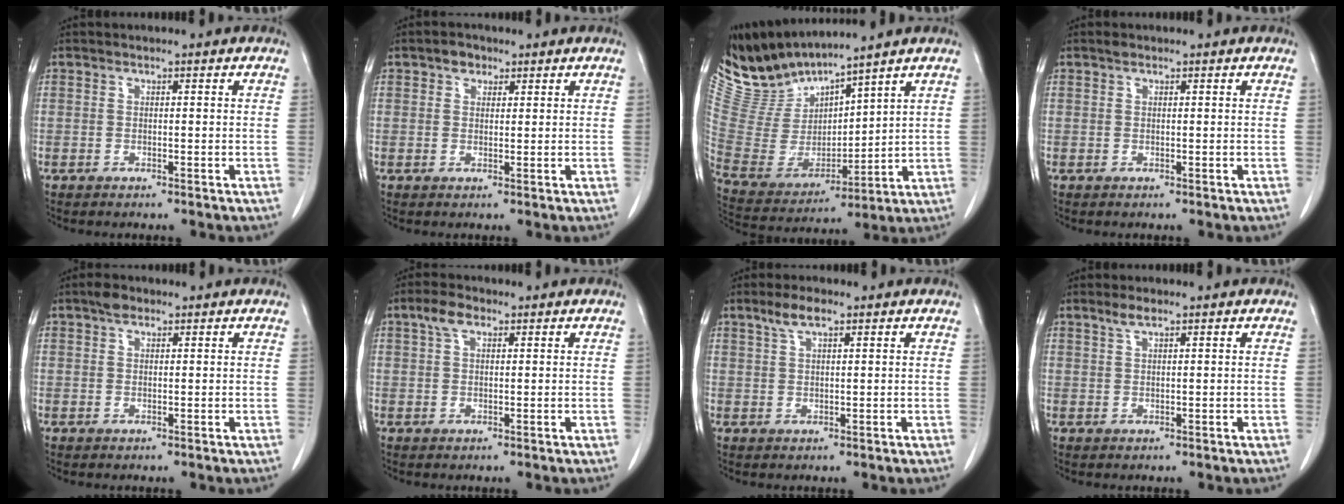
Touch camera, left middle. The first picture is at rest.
{"total": 2.2, "force": [1.3, 1.6, 0.9], "torque": [-0.015, 0.007, 0.019]}
{"total": 10.1, "force": [10.0, 0.6, 1.5], "torque": [-0.059, -0.004, 0.227]}
{"total": 0.5, "force": [0.4, 0.2, 0.2], "torque": [-0.008, 0.004, 0.007]}
{"total": 1.8, "force": [1.2, 1.0, 0.9], "torque": [-0.018, 0.009, 0.019]}
{"total": 3.2, "force": [1.7, 1.6, 2.2], "torque": [-0.051, 0.015, 0.035]}
{"total": 3.4, "force": [2.2, 0.8, 2.4], "torque": [-0.054, 0.009, 0.045]}
{"total": 1.8, "force": [1.3, 0.3, 1.2], "torque": [-0.028, 0.005, 0.027]}